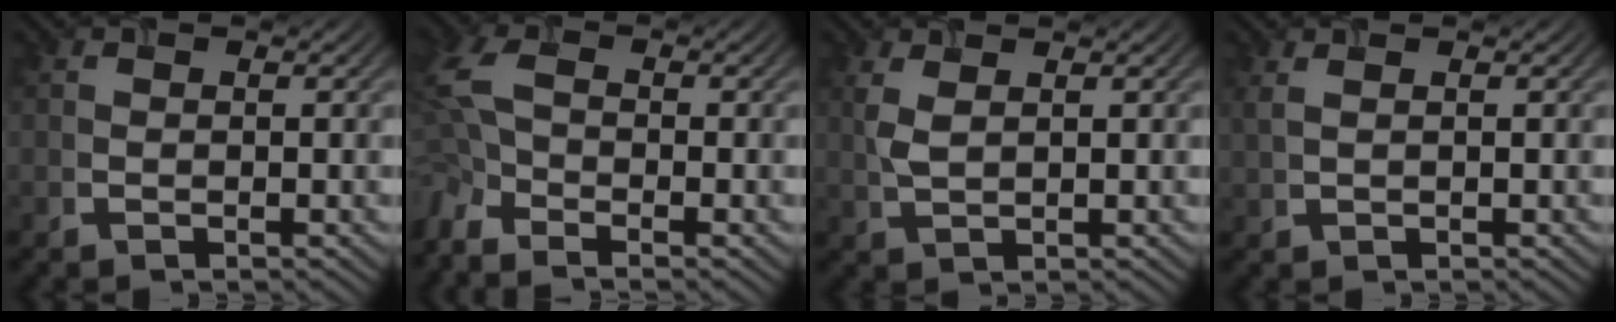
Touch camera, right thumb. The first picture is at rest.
{"total": 7.2, "force": [-3.9, 3.3, 5.0], "torque": [-0.147, -0.018, -0.090]}
{"total": 2.5, "force": [1.1, 1.1, 2.0], "torque": [-0.057, 0.004, 0.026]}
{"total": 1.2, "force": [0.7, 0.2, 0.9], "torque": [-0.027, 0.004, 0.016]}